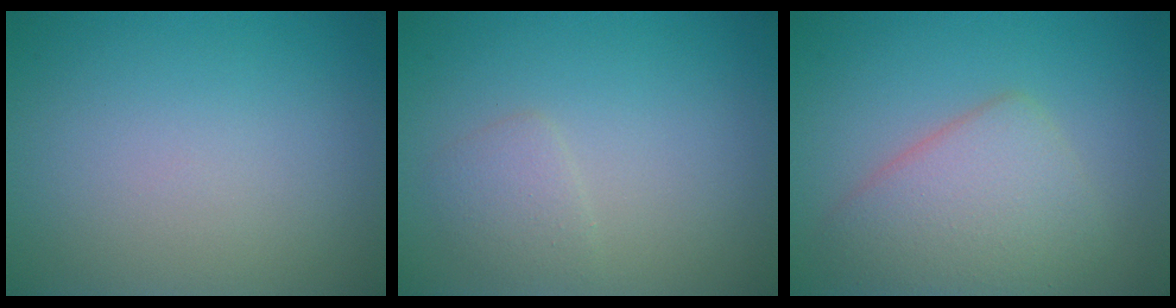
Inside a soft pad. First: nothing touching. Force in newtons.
{"total": 1.5, "press": 1.5, "slide": 0.1}
{"total": 4.8, "press": 4.8, "slide": 0.1}